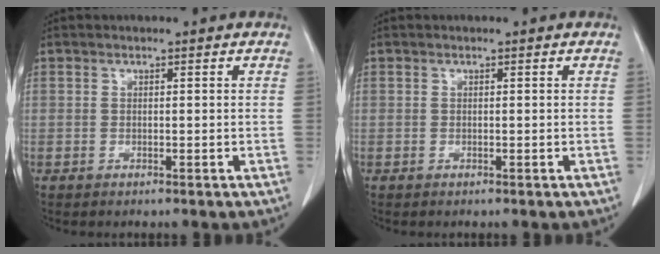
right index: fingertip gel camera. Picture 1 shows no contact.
{"total": 0.0}